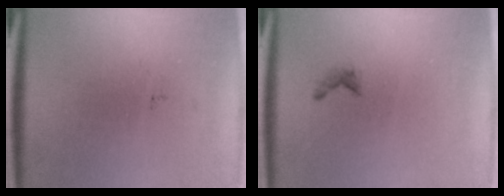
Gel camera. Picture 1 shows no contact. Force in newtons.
{"total": 0.6}